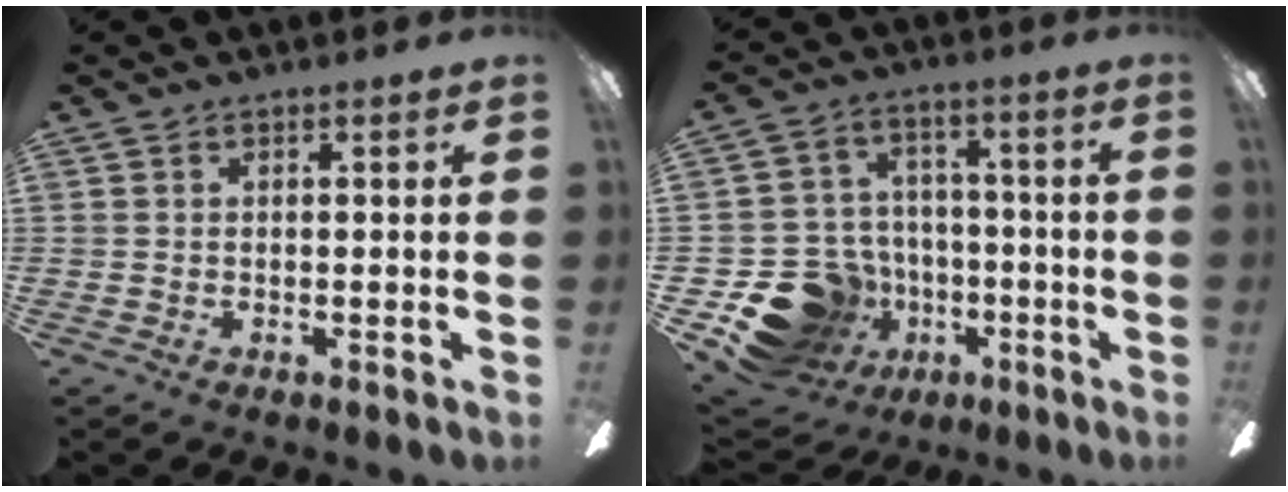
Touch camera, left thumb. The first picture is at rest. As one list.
[{"total": 16.0, "force": [-7.4, 12.9, 5.8], "torque": [-0.133, 0.052, -0.107]}]